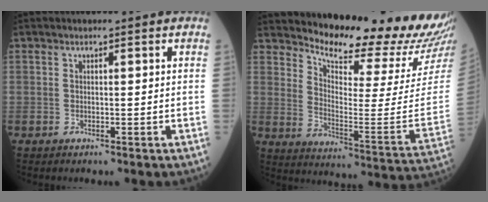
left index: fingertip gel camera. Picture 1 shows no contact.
{"total": 21.3, "force": [20.3, 0.6, 6.5], "torque": [-0.115, -0.130, 0.263]}